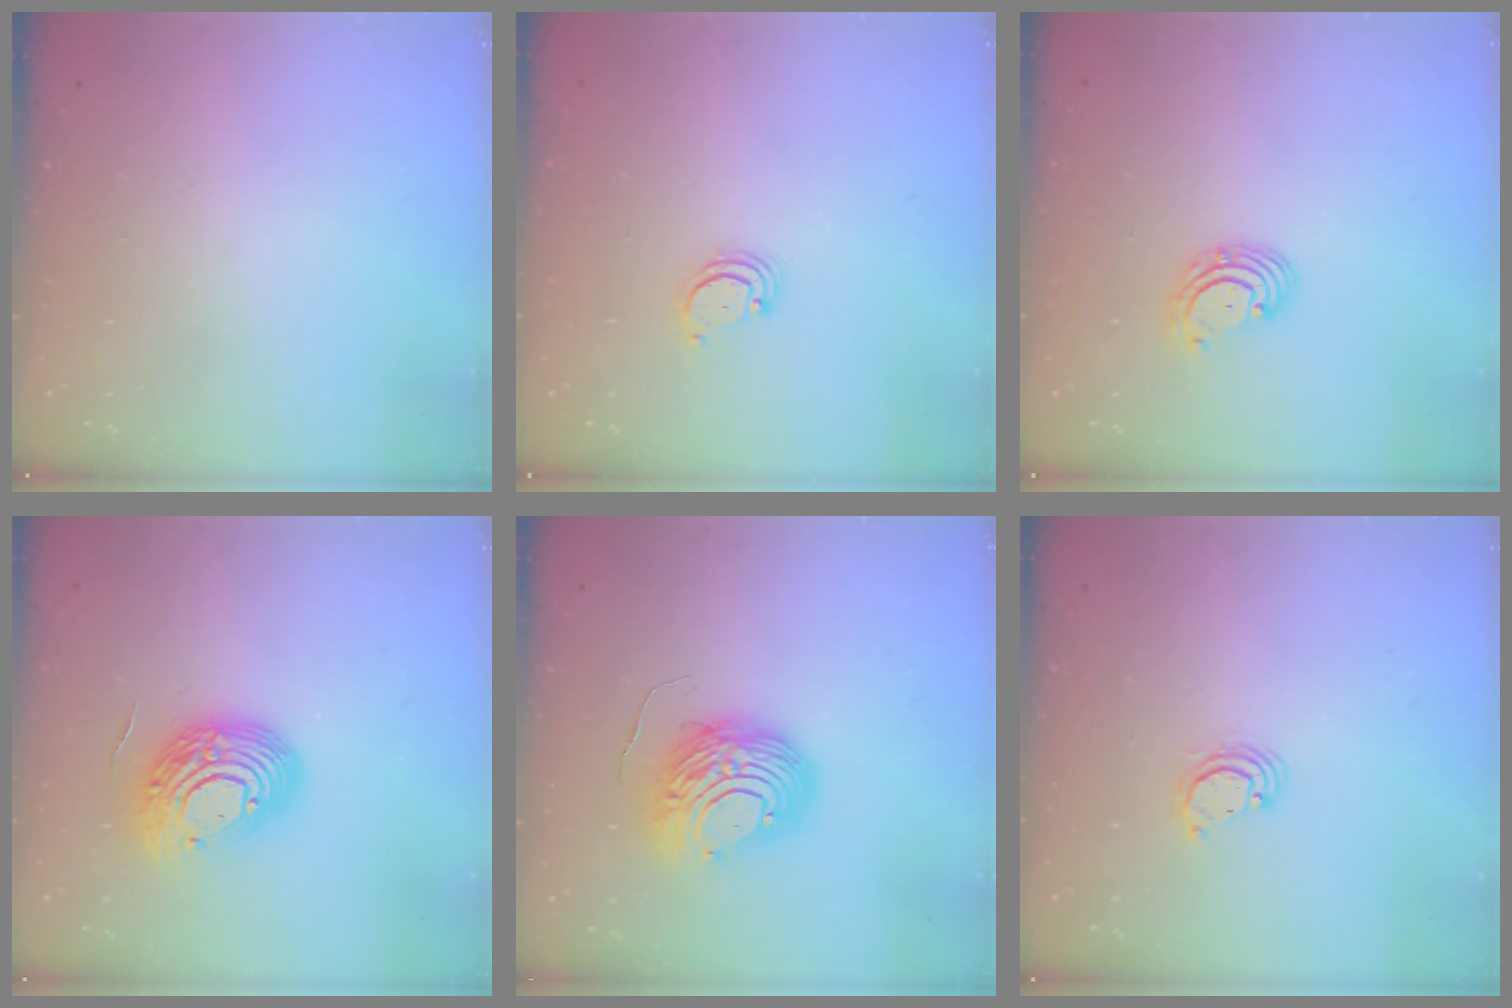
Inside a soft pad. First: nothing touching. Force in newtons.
{"total": 2.5, "press": 2.5, "slide": 0.3}
{"total": 2.9, "press": 2.9, "slide": 0.1}
{"total": 15.3, "press": 15.3, "slide": 0.9}
{"total": 10.4, "press": 10.3, "slide": 1.1}
{"total": 2.8, "press": 2.8, "slide": 0.2}